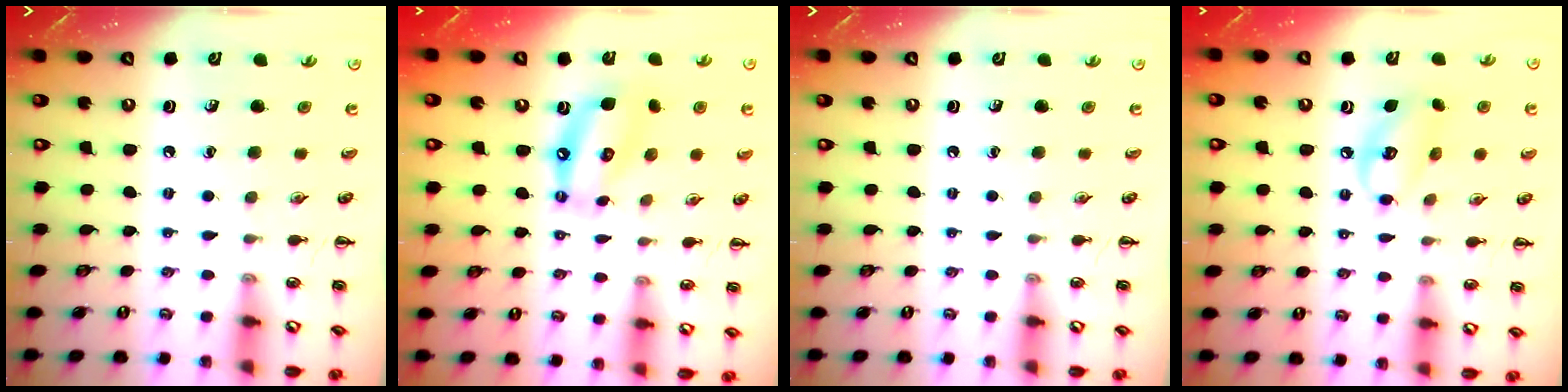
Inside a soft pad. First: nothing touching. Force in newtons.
{"total": 13.1, "press": 12.6, "slide": 3.4}
{"total": 0.0}
{"total": 8.8, "press": 8.6, "slide": 1.4}